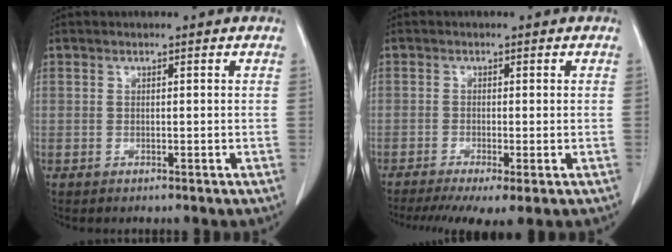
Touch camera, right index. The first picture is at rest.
{"total": 7.1, "force": [-4.7, 1.0, 5.2], "torque": [-0.080, -0.016, -0.078]}